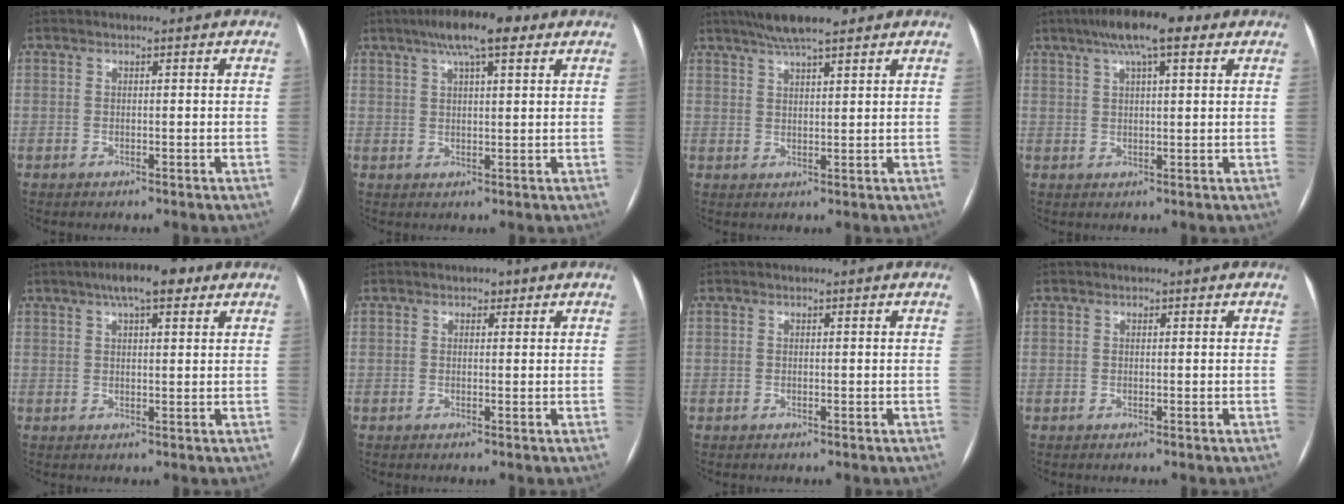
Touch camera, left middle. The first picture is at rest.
{"total": 9.3, "force": [5.7, 2.0, 7.1], "torque": [-0.120, 0.025, 0.087]}
{"total": 7.9, "force": [6.0, 1.2, 5.0], "torque": [-0.081, 0.026, 0.098]}
{"total": 9.9, "force": [6.0, 2.1, 7.6], "torque": [-0.128, 0.030, 0.091]}
{"total": 7.5, "force": [4.6, 2.0, 5.5], "torque": [-0.093, 0.023, 0.069]}
{"total": 0.8, "force": [0.5, 0.6, 0.3], "torque": [-0.002, 0.000, 0.005]}
{"total": 0.0}
{"total": 0.0}